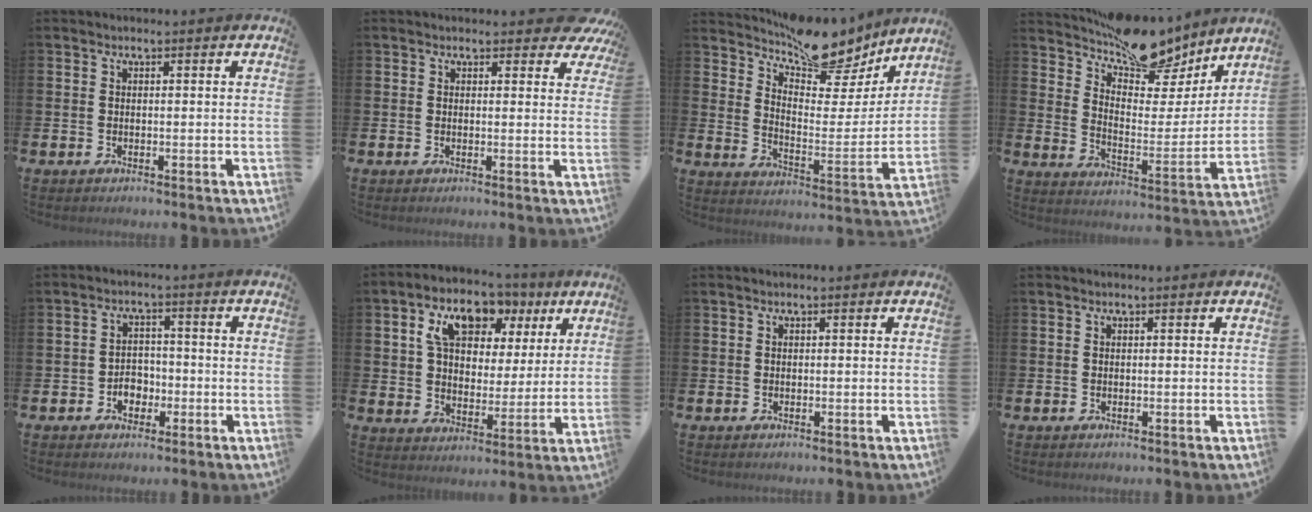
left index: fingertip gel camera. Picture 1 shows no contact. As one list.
[{"total": 1.8, "force": [1.5, 0.9, 0.4], "torque": [0.005, -0.004, 0.023]}, {"total": 10.6, "force": [9.5, 3.3, 3.5], "torque": [-0.069, -0.080, 0.164]}, {"total": 12.0, "force": [10.6, 4.1, 4.1], "torque": [-0.085, -0.080, 0.185]}, {"total": 3.3, "force": [-1.4, 2.5, 1.5], "torque": [-0.025, 0.001, -0.032]}, {"total": 10.4, "force": [6.6, 5.8, 5.5], "torque": [-0.113, -0.009, 0.113]}, {"total": 0.0}, {"total": 0.0}]